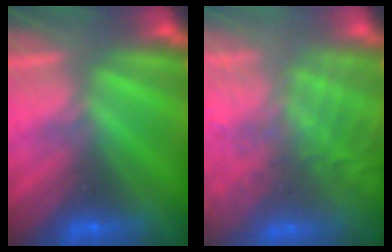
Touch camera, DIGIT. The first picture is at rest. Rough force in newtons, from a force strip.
{"total": 6.9}